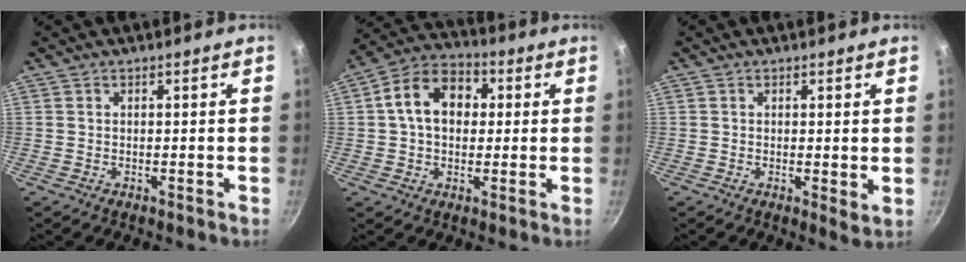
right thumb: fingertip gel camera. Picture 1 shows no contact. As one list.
[{"total": 11.9, "force": [1.8, 8.7, 8.0], "torque": [-0.103, 0.024, 0.011]}, {"total": 2.6, "force": [0.5, 1.0, 2.4], "torque": [-0.035, -0.009, 0.007]}]